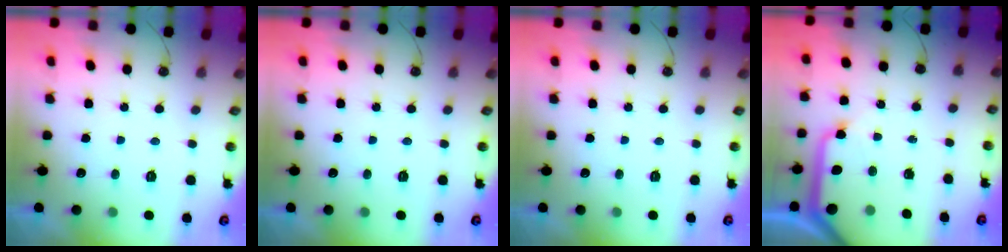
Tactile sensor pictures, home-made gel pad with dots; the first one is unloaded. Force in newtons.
{"total": 0.0}
{"total": 0.0}
{"total": 13.2, "press": 13.1, "slide": 1.5}